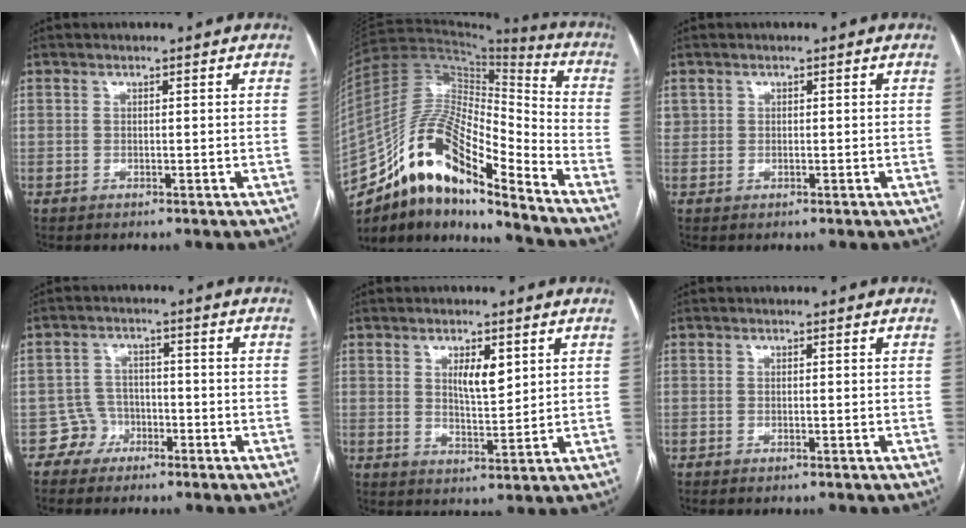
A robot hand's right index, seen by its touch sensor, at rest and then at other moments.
{"total": 18.6, "force": [-13.0, 4.7, 12.5], "torque": [-0.230, 0.038, -0.230]}
{"total": 1.7, "force": [0.6, 1.6, 0.3], "torque": [0.000, 0.012, 0.012]}
{"total": 3.9, "force": [-2.2, 3.1, -0.4], "torque": [0.013, 0.015, -0.041]}
{"total": 4.8, "force": [2.0, 1.6, 4.1], "torque": [-0.068, -0.003, 0.037]}
{"total": 0.7, "force": [-0.5, 0.0, 0.4], "torque": [-0.013, -0.003, -0.007]}